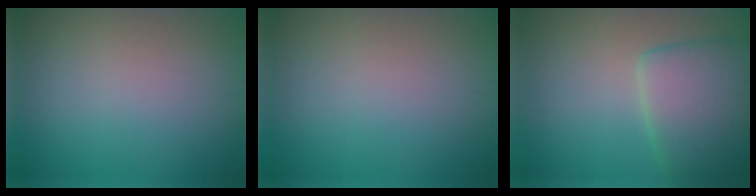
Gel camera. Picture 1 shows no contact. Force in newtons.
{"total": 0.0}
{"total": 6.1, "press": 6.1, "slide": 0.4}